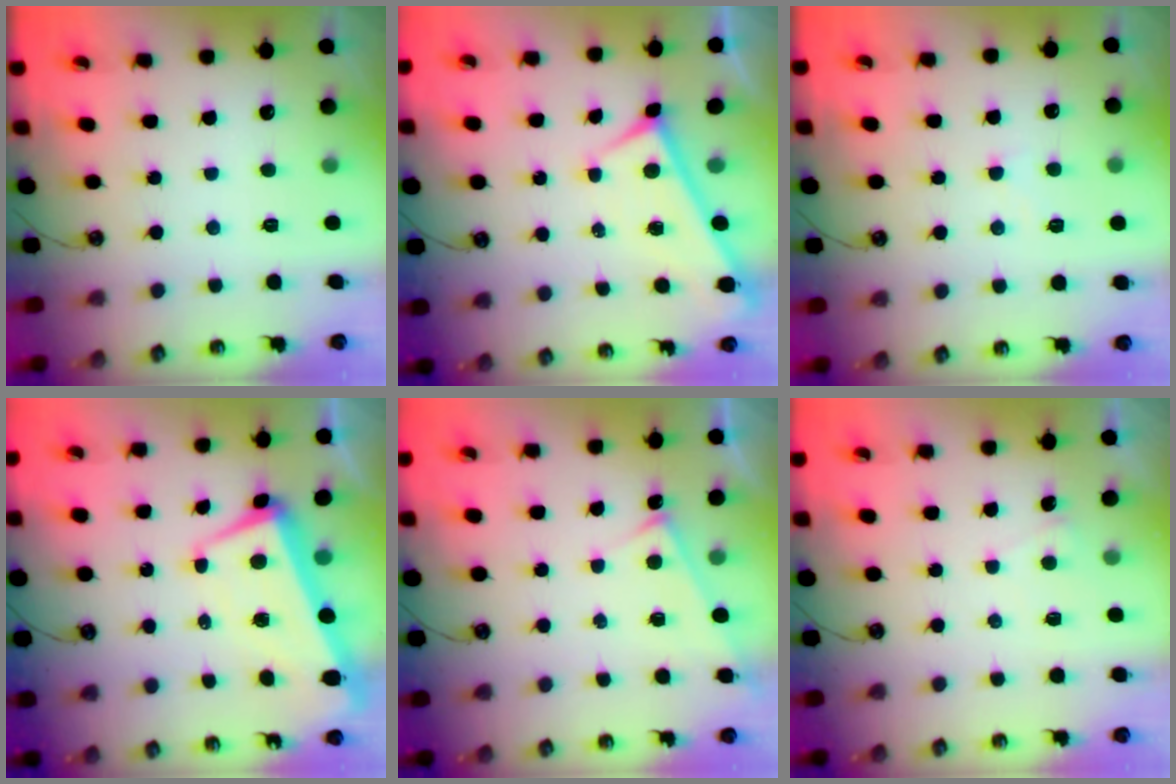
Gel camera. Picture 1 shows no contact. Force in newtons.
{"total": 0.0}
{"total": 0.7, "press": 0.5, "slide": 0.5}
{"total": 3.8, "press": 3.1, "slide": 2.1}
{"total": 6.3, "press": 6.3, "slide": 0.2}
{"total": 2.6, "press": 2.6, "slide": 0.1}